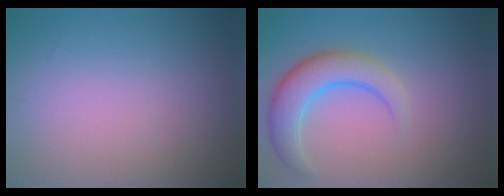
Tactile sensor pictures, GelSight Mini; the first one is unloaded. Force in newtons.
{"total": 4.6, "press": 4.6, "slide": 0.3}